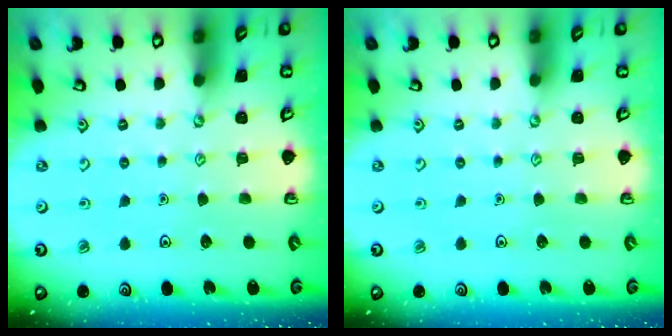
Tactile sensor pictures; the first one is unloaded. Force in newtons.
{"total": 0.0}